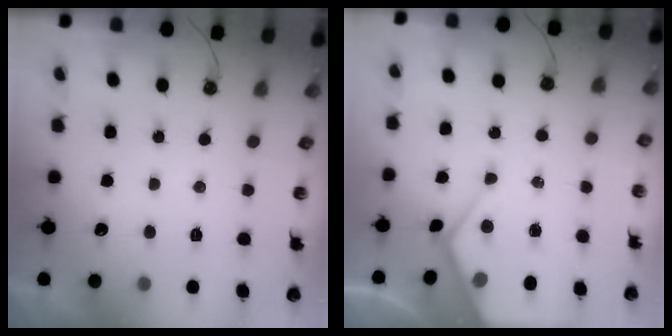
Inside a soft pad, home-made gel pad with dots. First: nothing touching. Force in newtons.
{"total": 7.9, "press": 7.9, "slide": 0.8}